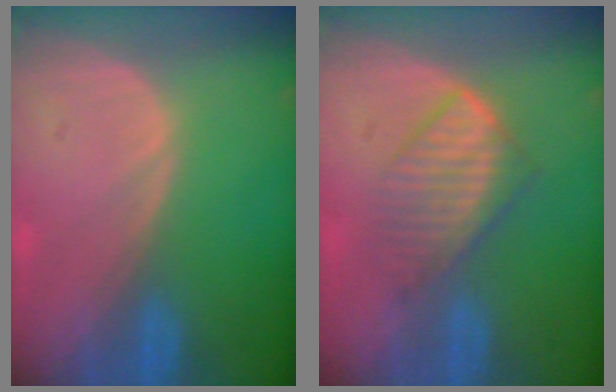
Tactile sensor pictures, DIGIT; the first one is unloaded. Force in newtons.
{"total": 5.9, "press": 5.7, "slide": 1.4}